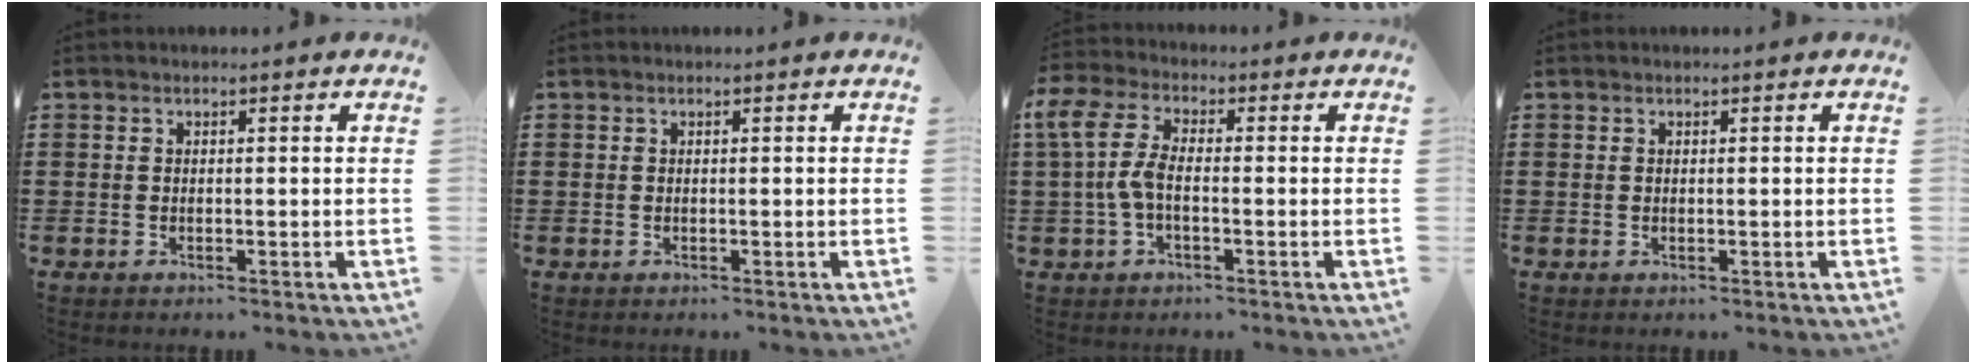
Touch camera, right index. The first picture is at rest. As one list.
[{"total": 0.0}, {"total": 6.7, "force": [-0.6, 3.4, 5.8], "torque": [-0.149, -0.003, -0.021]}, {"total": 0.0}]